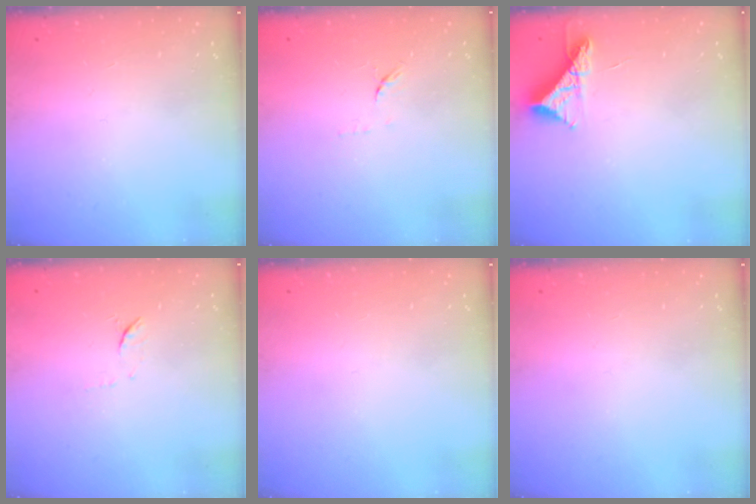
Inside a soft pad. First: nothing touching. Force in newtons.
{"total": 6.2, "press": 6.1, "slide": 0.9}
{"total": 8.9, "press": 8.9, "slide": 0.3}
{"total": 5.0, "press": 4.8, "slide": 1.4}
{"total": 0.0}
{"total": 0.0}